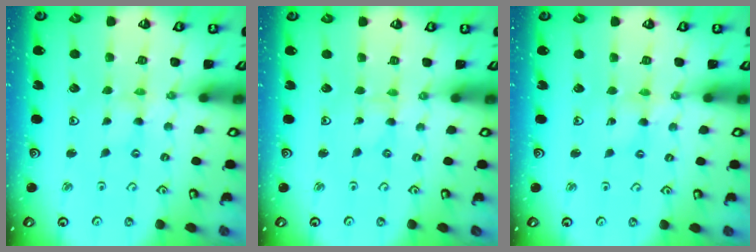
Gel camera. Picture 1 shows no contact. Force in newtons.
{"total": 0.0}
{"total": 2.0, "press": 1.9, "slide": 0.3}